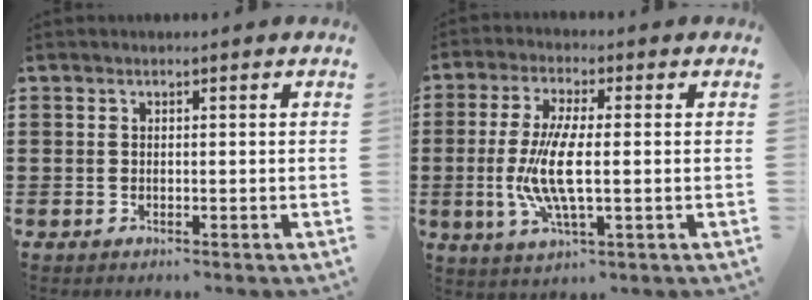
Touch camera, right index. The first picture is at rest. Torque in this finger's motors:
{"motor_torque": [2.14, 0.00, 1.05, 0.21]}